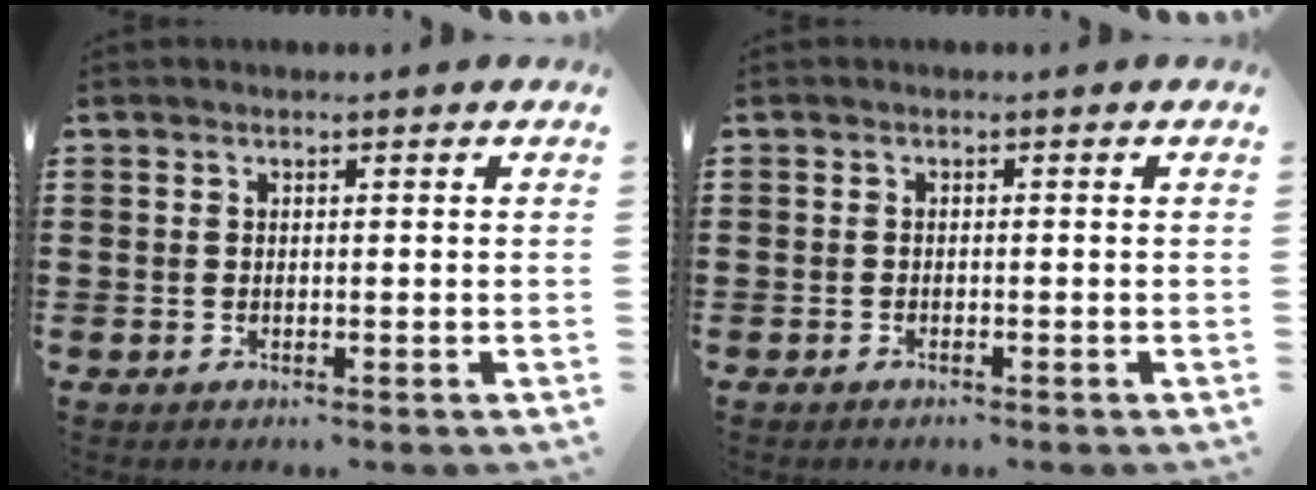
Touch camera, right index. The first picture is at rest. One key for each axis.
{"total": 0.6, "fx": -0.5, "fy": -0.1, "fz": 0.2, "tx": -0.008, "ty": -0.006, "tz": -0.009}